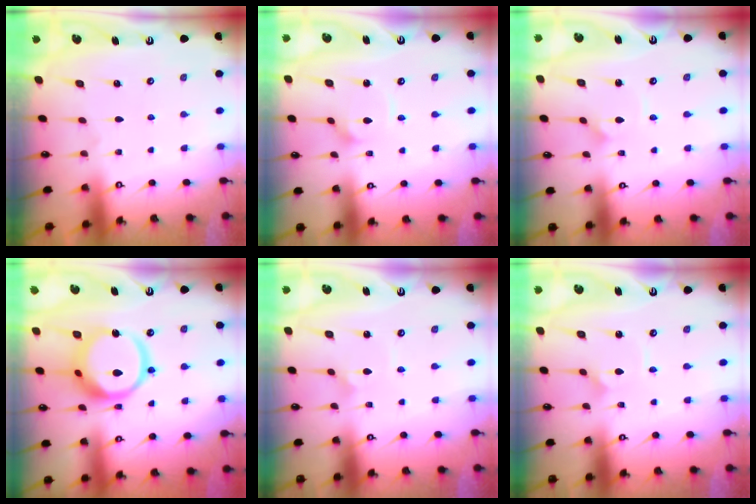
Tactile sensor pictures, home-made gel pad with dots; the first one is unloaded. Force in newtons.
{"total": 2.3, "press": 2.3, "slide": 0.3}
{"total": 1.4, "press": 1.4, "slide": 0.1}
{"total": 17.0, "press": 16.9, "slide": 1.9}
{"total": 2.2, "press": 2.2, "slide": 0.1}
{"total": 2.9, "press": 2.9, "slide": 0.1}